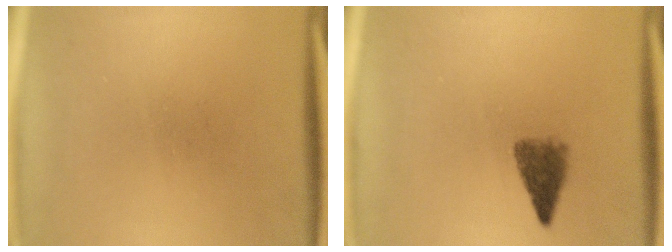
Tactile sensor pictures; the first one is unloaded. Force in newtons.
{"total": 3.4}